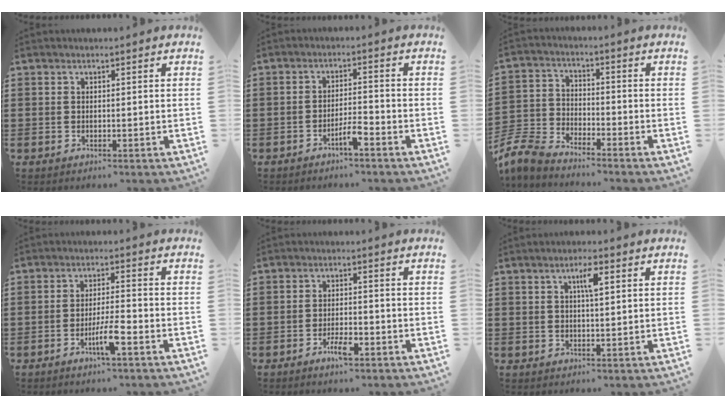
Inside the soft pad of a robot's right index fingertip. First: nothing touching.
{"total": 3.6, "force": [-2.6, 0.3, 2.6], "torque": [-0.053, 0.001, -0.049]}
{"total": 6.2, "force": [-6.0, 1.0, 1.5], "torque": [-0.057, -0.004, -0.125]}
{"total": 5.1, "force": [-2.5, 0.5, 4.4], "torque": [-0.086, -0.009, -0.046]}
{"total": 3.8, "force": [-2.2, 0.9, 2.9], "torque": [-0.062, -0.003, -0.044]}
{"total": 3.3, "force": [1.1, 0.8, 3.0], "torque": [-0.054, 0.007, 0.014]}